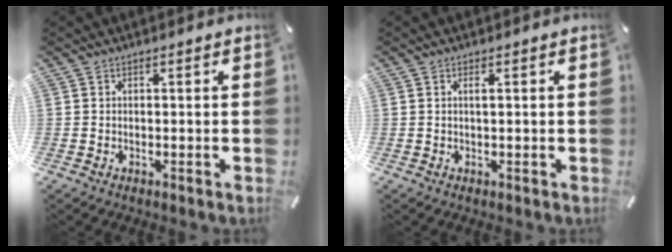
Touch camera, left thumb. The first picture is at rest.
{"total": 1.1, "force": [0.3, 0.1, 1.0], "torque": [-0.021, 0.000, 0.005]}